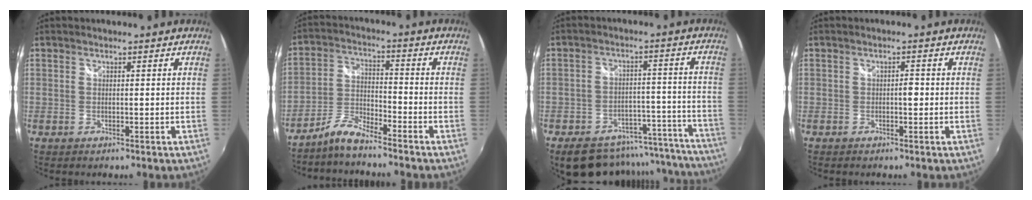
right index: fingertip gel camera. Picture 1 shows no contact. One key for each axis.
{"total": 5.9, "fx": -5.4, "fy": 0.1, "fz": 2.3, "tx": -0.057, "ty": 0.014, "tz": -0.114}
{"total": 19.7, "fx": -17.4, "fy": 8.0, "fz": 4.7, "tx": -0.084, "ty": 0.067, "tz": -0.210}
{"total": 1.0, "fx": -0.2, "fy": 0.5, "fz": 0.8, "tx": -0.012, "ty": 0.006, "tz": -0.001}